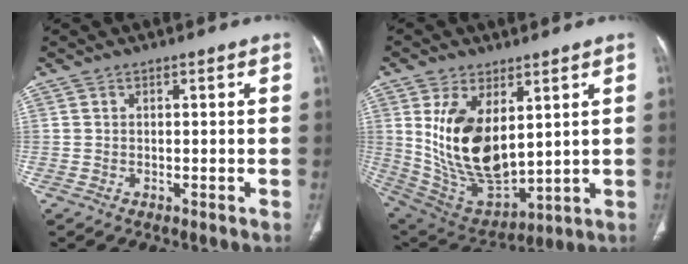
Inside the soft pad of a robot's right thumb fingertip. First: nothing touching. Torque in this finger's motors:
{"motor_torque": [1.15, 2.32, 1.62, -0.44, 0.20]}